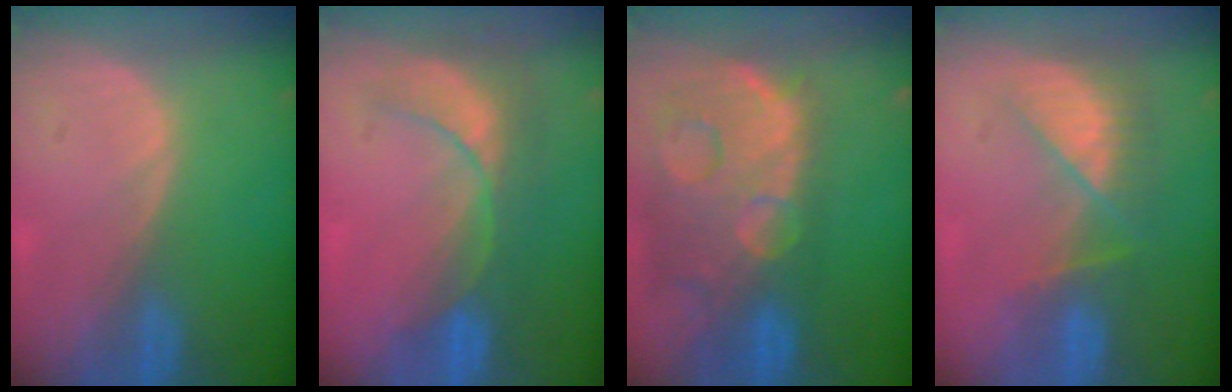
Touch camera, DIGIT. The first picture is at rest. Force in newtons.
{"total": 8.6, "press": 7.6, "slide": 4.0}
{"total": 14.5, "press": 11.7, "slide": 8.5}
{"total": 8.1, "press": 7.0, "slide": 4.1}